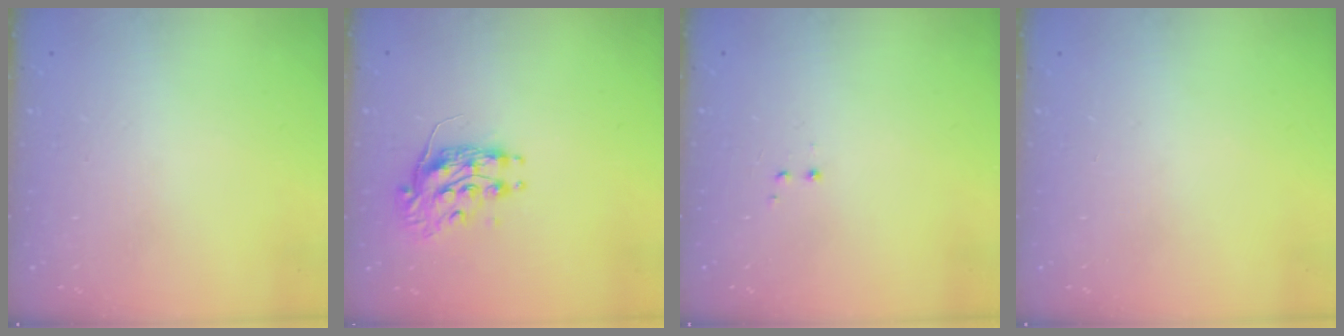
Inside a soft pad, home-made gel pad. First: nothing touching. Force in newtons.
{"total": 8.8, "press": 8.8, "slide": 0.0}
{"total": 1.2, "press": 1.0, "slide": 0.6}
{"total": 0.0}